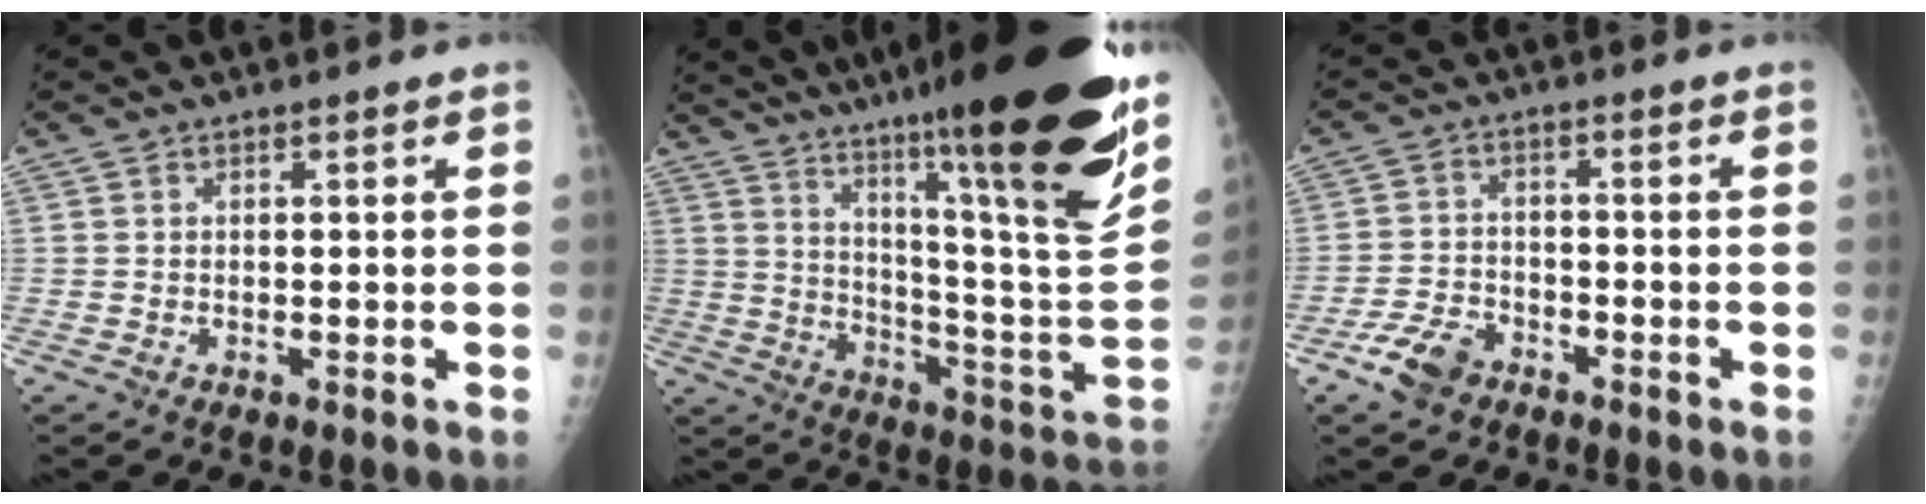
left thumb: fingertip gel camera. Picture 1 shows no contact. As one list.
[{"total": 32.9, "force": [20.8, 3.4, 25.2], "torque": [-0.320, -0.091, 0.316]}, {"total": 6.1, "force": [-4.0, 3.7, 2.9], "torque": [-0.053, 0.019, -0.073]}]